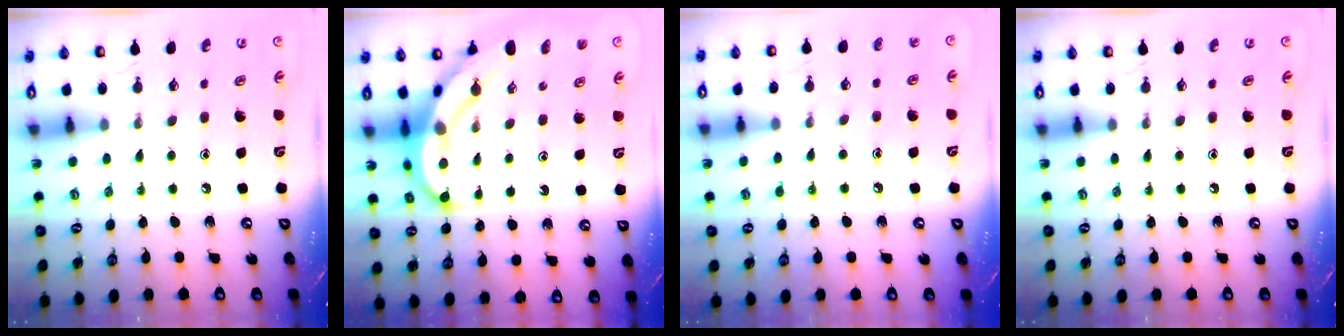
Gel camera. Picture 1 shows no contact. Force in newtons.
{"total": 10.0, "press": 10.0, "slide": 1.3}
{"total": 6.5, "press": 6.4, "slide": 0.8}
{"total": 0.0}